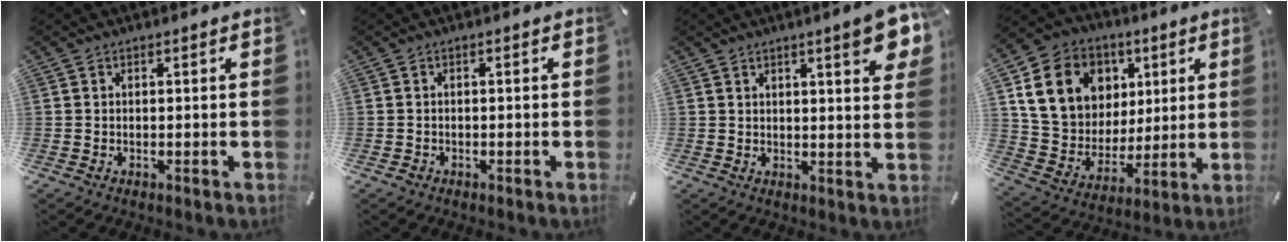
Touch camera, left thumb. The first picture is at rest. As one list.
[{"total": 0.6, "force": [-0.4, 0.5, 0.1], "torque": [-0.001, 0.004, -0.010]}, {"total": 7.5, "force": [4.2, 1.7, 5.9], "torque": [-0.080, -0.021, 0.065]}, {"total": 18.0, "force": [6.7, 14.8, 7.7], "torque": [-0.135, -0.014, 0.133]}]